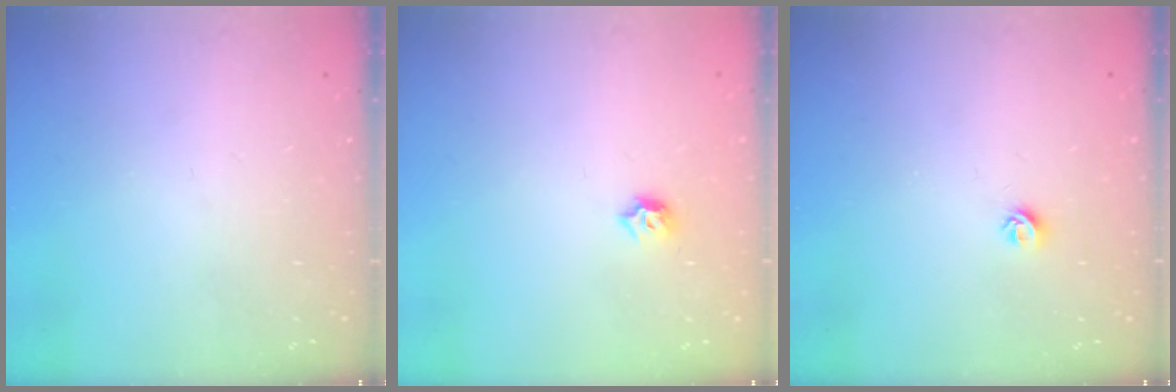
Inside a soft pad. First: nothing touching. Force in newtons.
{"total": 4.0, "press": 3.9, "slide": 0.8}
{"total": 5.0, "press": 4.9, "slide": 0.7}